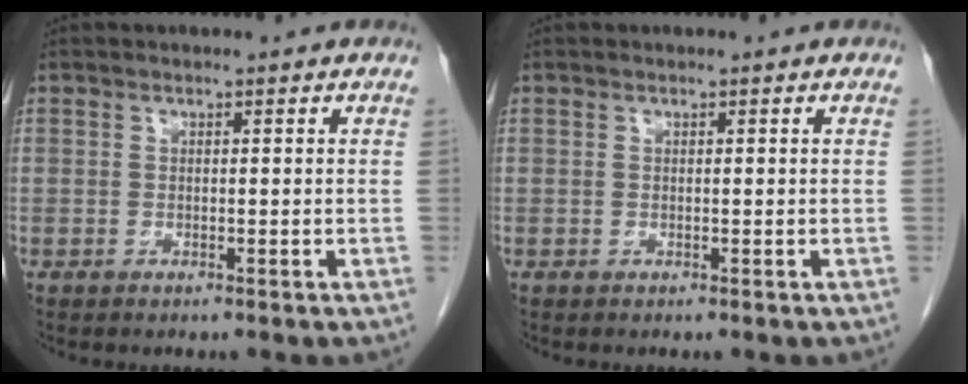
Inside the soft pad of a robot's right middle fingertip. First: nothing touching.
{"total": 0.0}